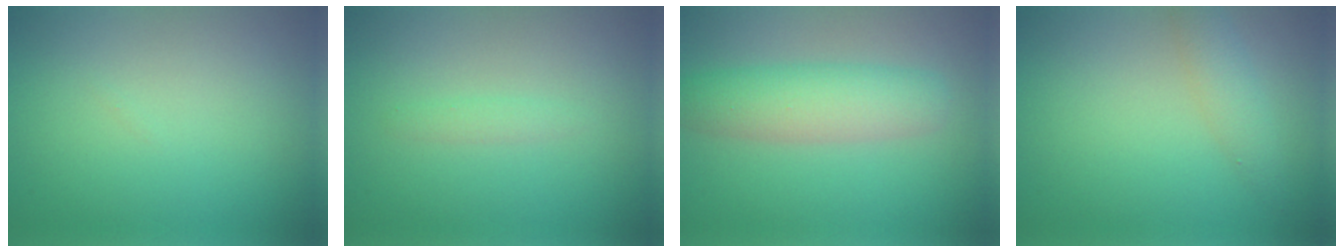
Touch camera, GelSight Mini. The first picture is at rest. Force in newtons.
{"total": 0.9, "press": 0.9, "slide": 0.0}
{"total": 4.8, "press": 4.8, "slide": 0.2}
{"total": 2.2, "press": 2.2, "slide": 0.1}